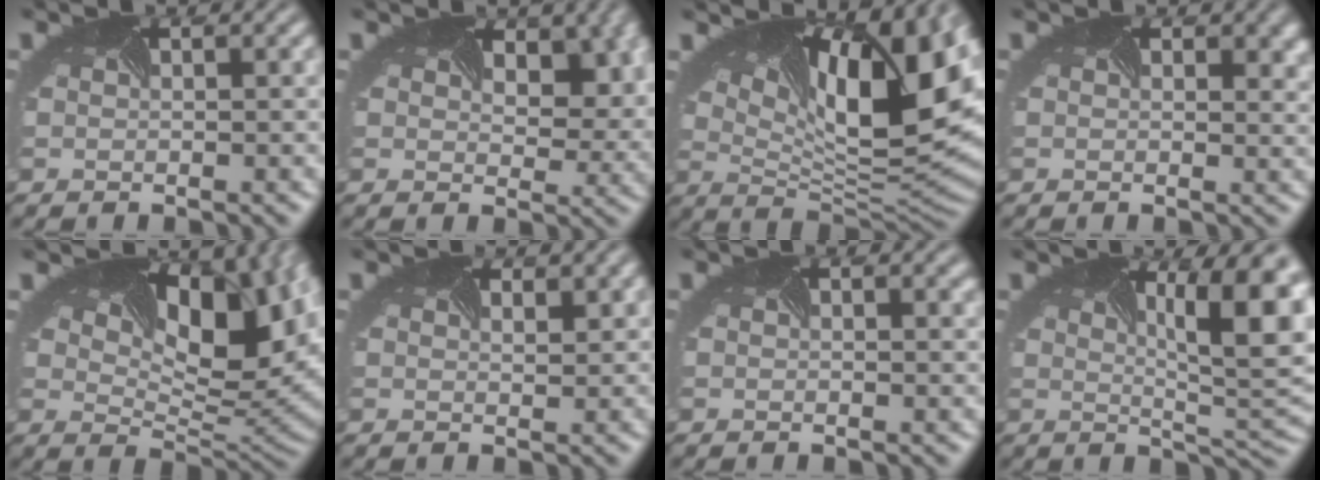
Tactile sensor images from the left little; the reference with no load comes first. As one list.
[{"total": 6.0, "force": [2.2, 3.8, 4.1], "torque": [-0.055, -0.008, 0.035]}, {"total": 14.1, "force": [5.5, 5.6, 11.7], "torque": [-0.178, 0.000, 0.100]}, {"total": 4.4, "force": [1.9, 2.6, 3.0], "torque": [-0.027, 0.003, 0.029]}, {"total": 12.5, "force": [5.5, 5.7, 9.6], "torque": [-0.112, 0.004, 0.090]}, {"total": 1.6, "force": [1.3, 0.6, 0.7], "torque": [0.000, 0.004, 0.003]}, {"total": 1.7, "force": [1.1, 0.7, 1.2], "torque": [-0.012, 0.008, 0.011]}, {"total": 10.3, "force": [2.4, 3.4, 9.4], "torque": [-0.094, 0.008, 0.023]}]